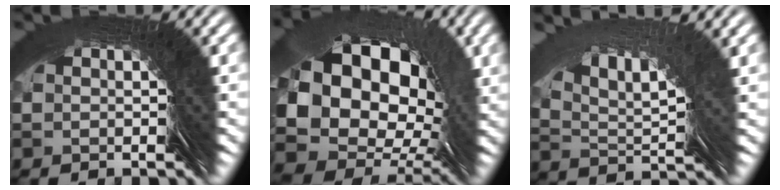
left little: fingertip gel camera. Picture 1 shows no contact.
{"total": 9.5, "force": [0.2, 8.4, 4.6], "torque": [-0.096, -0.010, -0.003]}
{"total": 5.5, "force": [4.6, -2.6, 1.5], "torque": [-0.012, 0.052, 0.064]}